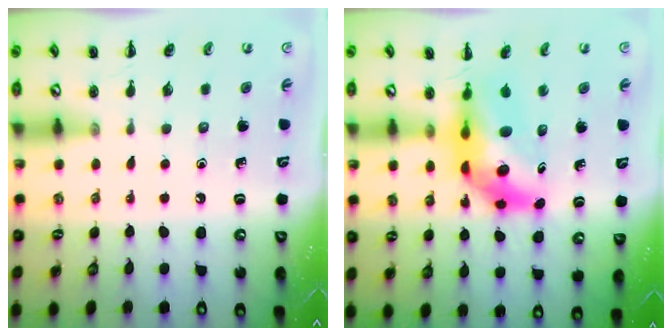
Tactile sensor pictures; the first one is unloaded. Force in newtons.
{"total": 9.1, "press": 8.7, "slide": 2.7}